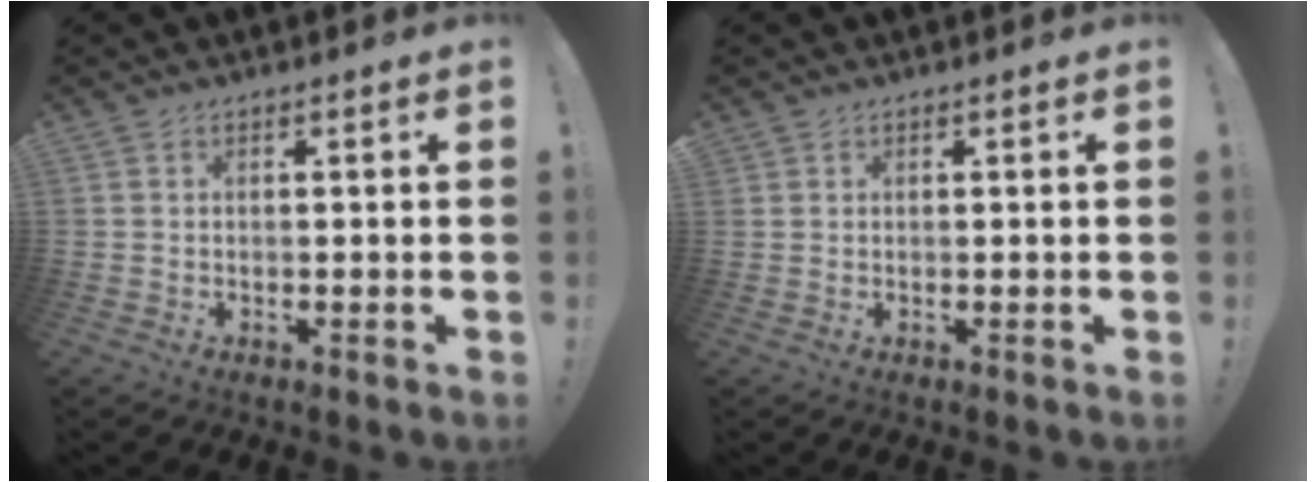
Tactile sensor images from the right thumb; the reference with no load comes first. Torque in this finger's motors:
{"motor_torque": [0.00, 0.00, 0.14, 0.03, 0.10]}